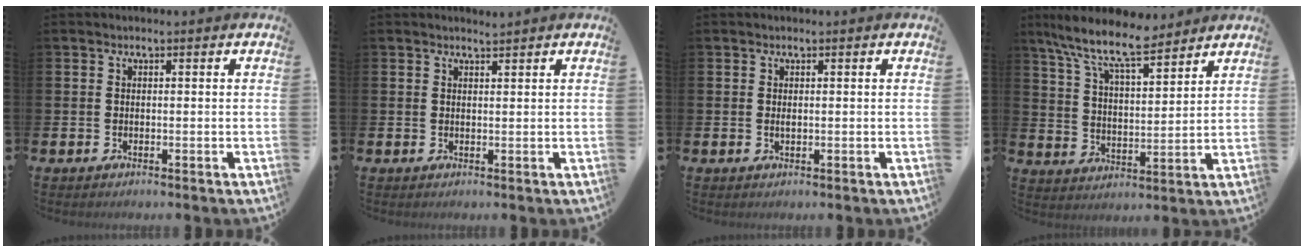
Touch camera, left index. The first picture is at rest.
{"total": 1.4, "force": [1.4, -0.1, 0.0], "torque": [0.001, -0.006, 0.025]}
{"total": 0.5, "force": [0.2, 0.1, 0.5], "torque": [-0.007, -0.001, 0.003]}
{"total": 10.2, "force": [8.8, 2.0, 4.6], "torque": [-0.116, -0.044, 0.155]}